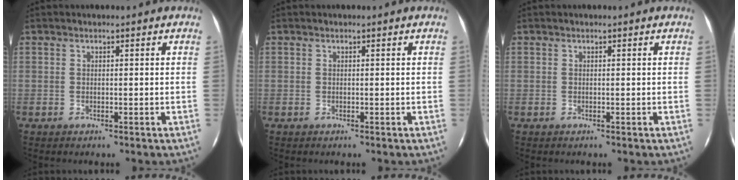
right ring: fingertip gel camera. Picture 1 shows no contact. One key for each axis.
{"total": 0.0}
{"total": 0.0}